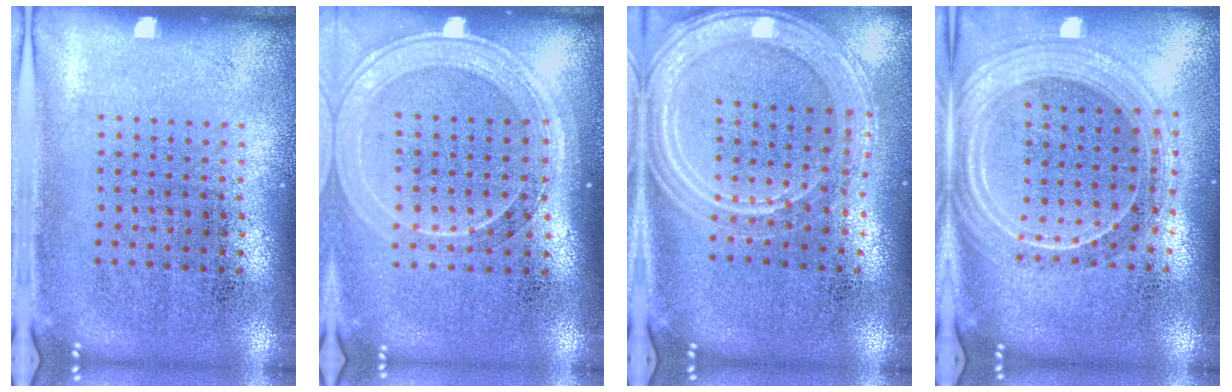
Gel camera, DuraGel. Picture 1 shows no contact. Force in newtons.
{"total": 1.9, "press": 1.7, "slide": 0.8}
{"total": 1.8, "press": 1.7, "slide": 0.5}
{"total": 2.3, "press": 2.0, "slide": 1.1}